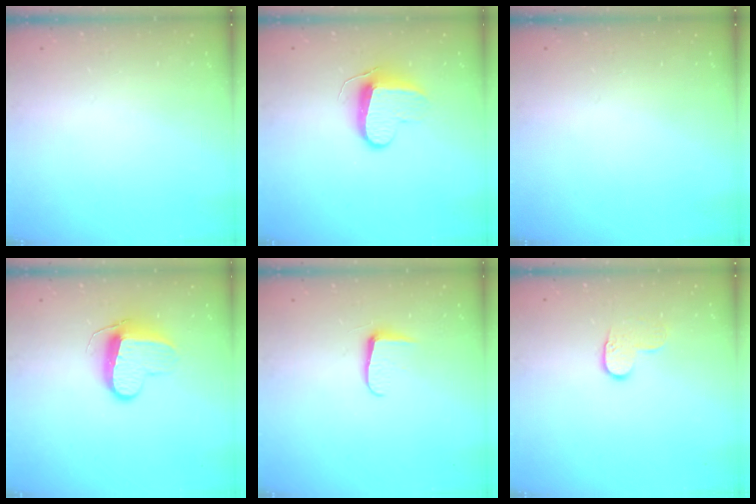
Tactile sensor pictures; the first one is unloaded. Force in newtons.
{"total": 9.3, "press": 9.3, "slide": 0.3}
{"total": 0.0}
{"total": 10.3, "press": 10.3, "slide": 0.4}
{"total": 5.4, "press": 5.4, "slide": 0.7}
{"total": 5.4, "press": 5.4, "slide": 0.3}